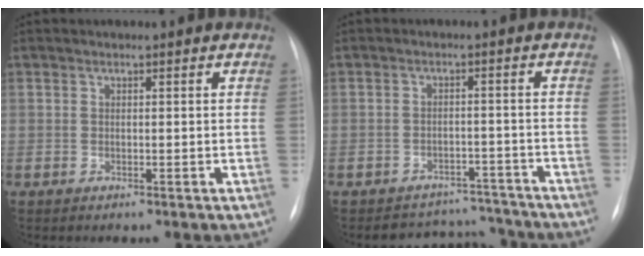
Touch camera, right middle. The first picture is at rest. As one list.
[{"total": 7.0, "force": [-6.5, 2.3, -1.0], "torque": [0.026, 0.029, -0.084]}]